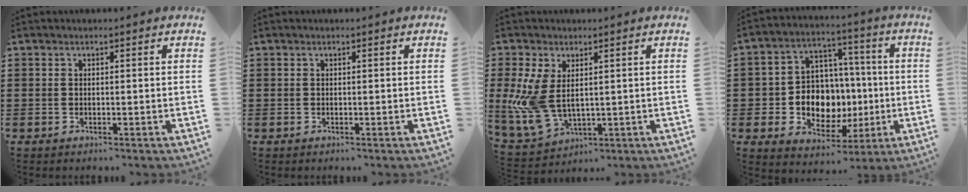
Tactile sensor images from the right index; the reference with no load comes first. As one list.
[{"total": 0.0}, {"total": 7.3, "force": [0.9, 4.1, 6.0], "torque": [-0.153, -0.011, 0.016]}, {"total": 9.3, "force": [-1.1, 8.1, 4.4], "torque": [-0.086, 0.009, -0.012]}]